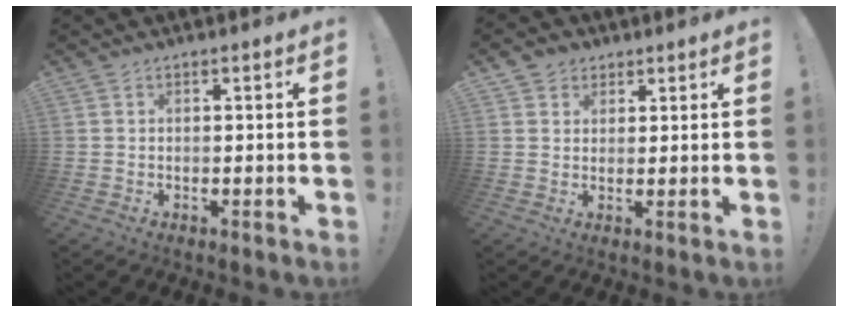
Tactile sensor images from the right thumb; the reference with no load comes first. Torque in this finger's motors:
{"motor_torque": [0.09, 0.18, 0.42, 0.47, 0.09]}